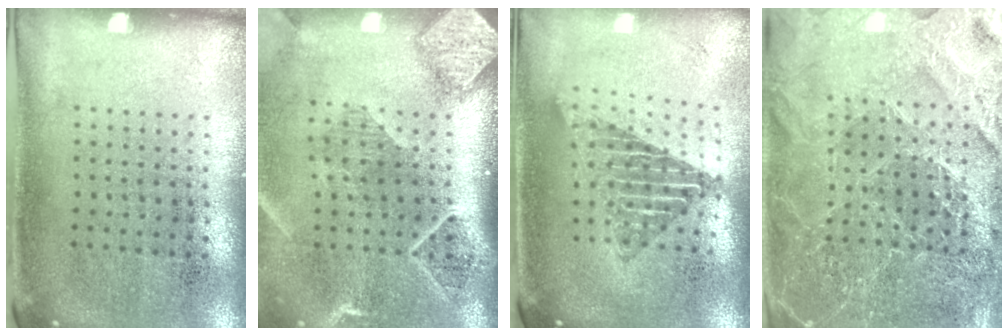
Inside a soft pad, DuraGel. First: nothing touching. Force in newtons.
{"total": 2.7, "press": 2.0, "slide": 1.8}
{"total": 1.6, "press": 1.3, "slide": 0.9}
{"total": 4.4, "press": 4.1, "slide": 1.6}